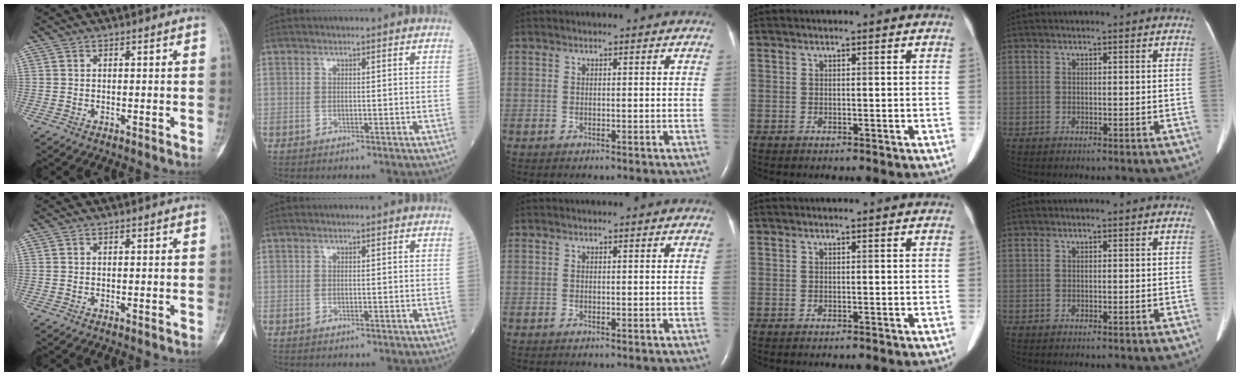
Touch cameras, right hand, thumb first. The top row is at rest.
{}